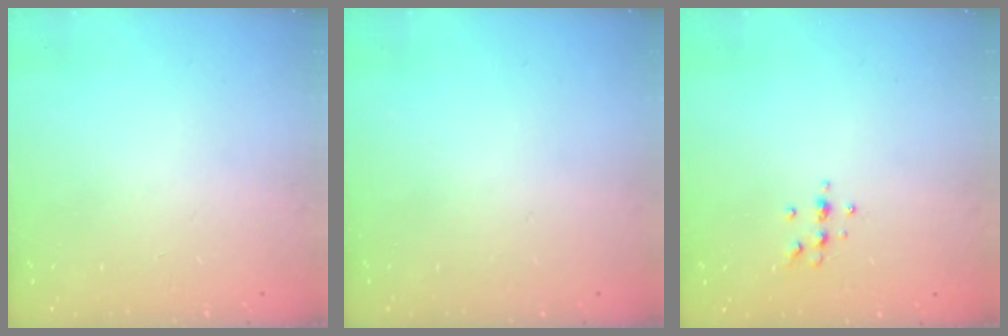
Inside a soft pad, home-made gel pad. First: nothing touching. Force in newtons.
{"total": 0.0}
{"total": 4.8, "press": 4.8, "slide": 0.9}